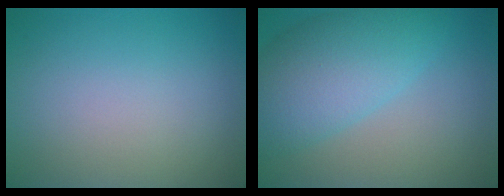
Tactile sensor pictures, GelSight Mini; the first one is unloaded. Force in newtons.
{"total": 7.2, "press": 7.2, "slide": 0.3}